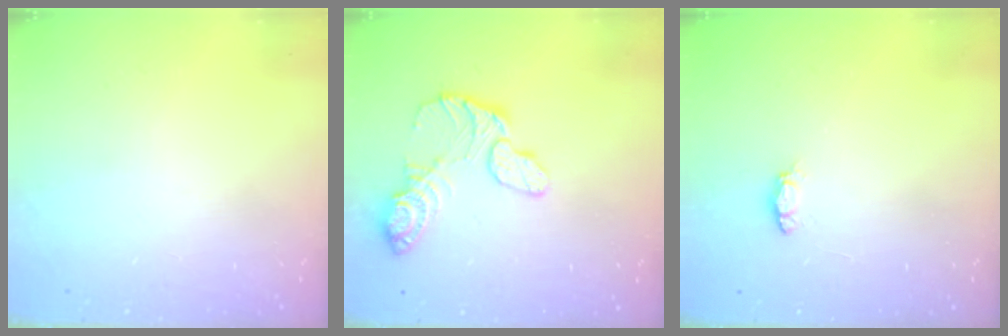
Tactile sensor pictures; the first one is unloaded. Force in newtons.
{"total": 12.0, "press": 11.9, "slide": 1.2}
{"total": 2.5, "press": 2.5, "slide": 0.4}